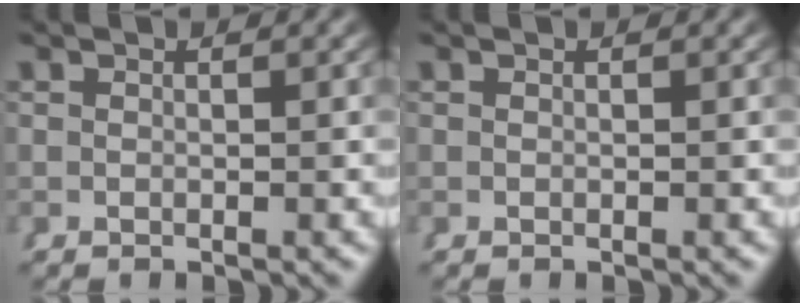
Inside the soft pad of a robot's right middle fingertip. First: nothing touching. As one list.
[{"total": 0.0}]